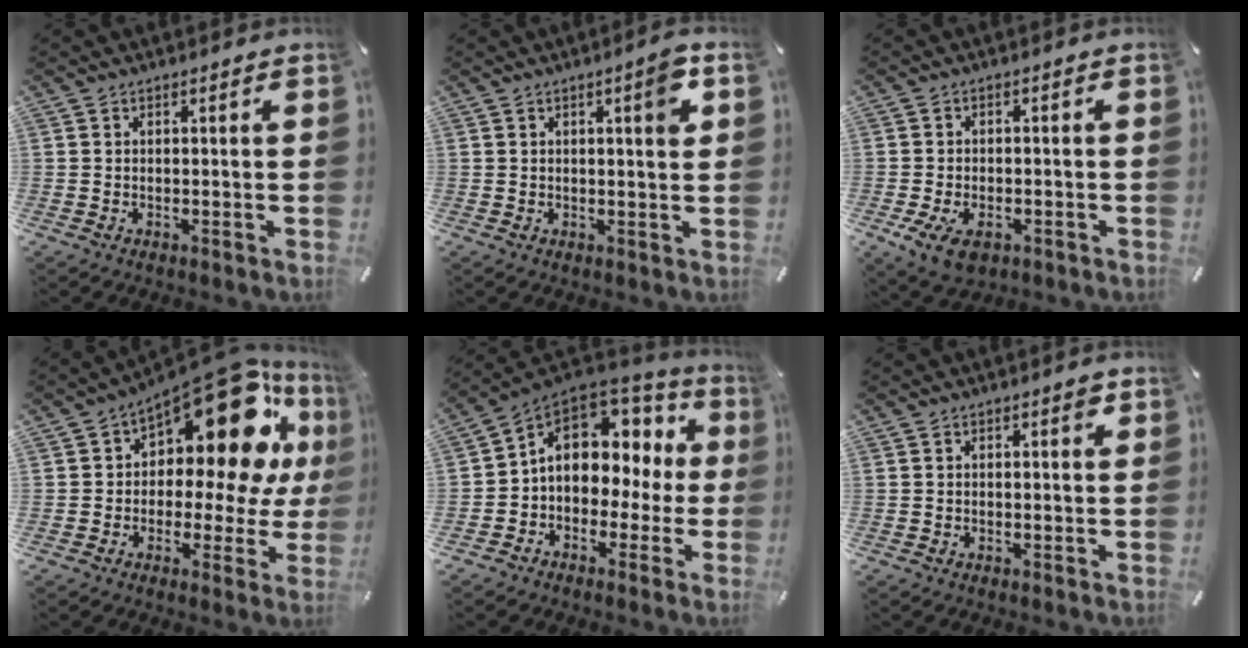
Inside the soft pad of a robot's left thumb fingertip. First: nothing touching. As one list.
[{"total": 5.4, "force": [1.8, 1.3, 4.9], "torque": [-0.065, -0.008, 0.022]}, {"total": 5.8, "force": [-2.7, 3.6, 3.6], "torque": [-0.083, 0.006, -0.050]}, {"total": 19.0, "force": [9.9, 9.2, 13.3], "torque": [-0.185, -0.090, 0.162]}, {"total": 10.4, "force": [2.5, 8.4, 5.4], "torque": [-0.096, -0.012, 0.052]}, {"total": 1.8, "force": [0.4, 0.6, 1.6], "torque": [-0.024, 0.003, 0.003]}]